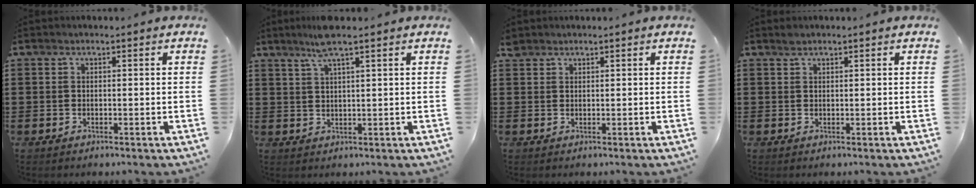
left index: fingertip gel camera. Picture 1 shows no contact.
{"total": 4.7, "force": [3.2, 0.0, 3.4], "torque": [-0.075, 0.006, 0.056]}
{"total": 1.4, "force": [1.3, 0.6, 0.2], "torque": [-0.008, 0.001, 0.025]}
{"total": 0.9, "force": [0.8, 0.4, 0.1], "torque": [-0.005, 0.002, 0.015]}